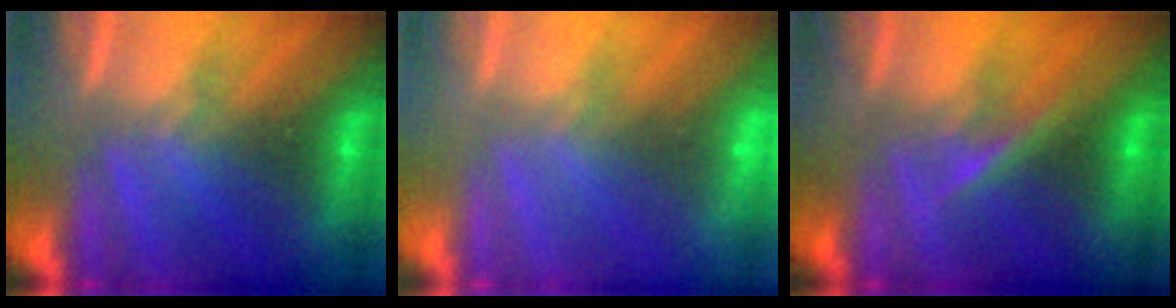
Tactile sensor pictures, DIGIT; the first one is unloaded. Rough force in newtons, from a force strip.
{"total": 2.3}
{"total": 2.9}